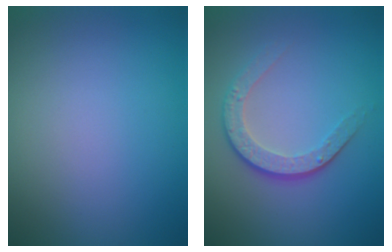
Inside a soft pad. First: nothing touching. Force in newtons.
{"total": 3.6, "press": 2.5, "slide": 2.6}